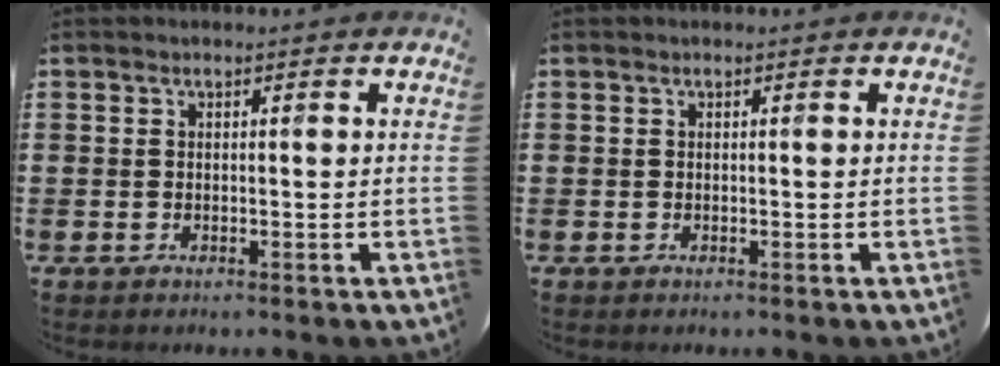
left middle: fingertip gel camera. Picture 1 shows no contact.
{"total": 0.0}